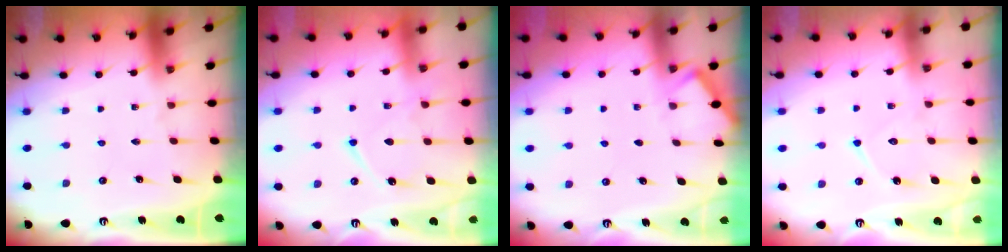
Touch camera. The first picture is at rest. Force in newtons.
{"total": 11.5, "press": 11.4, "slide": 1.0}
{"total": 2.7, "press": 2.7, "slide": 0.2}
{"total": 8.5, "press": 8.5, "slide": 0.8}